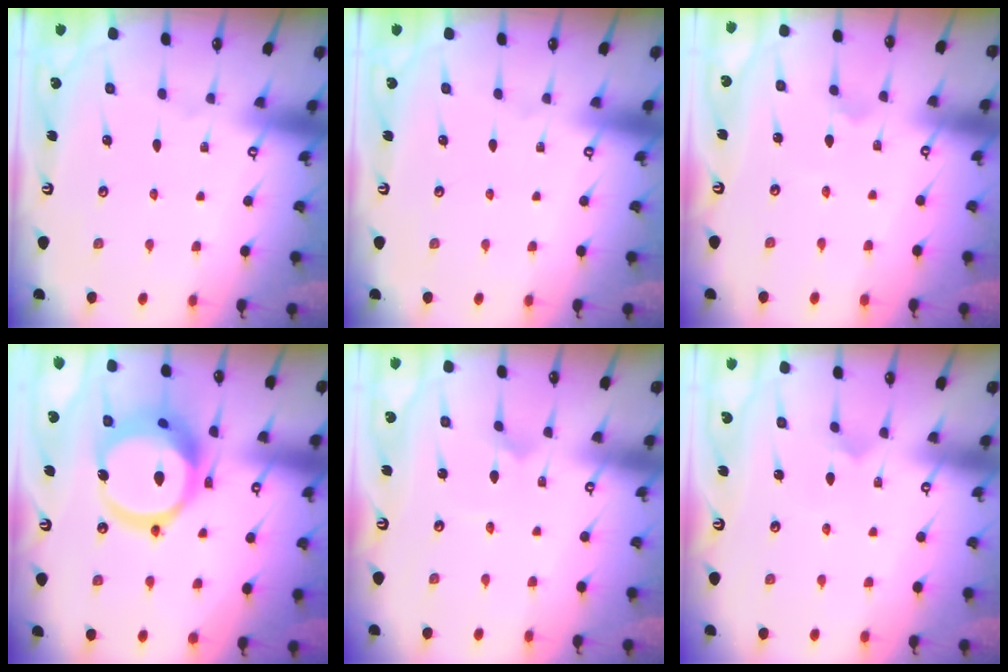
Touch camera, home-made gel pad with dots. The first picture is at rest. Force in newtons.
{"total": 0.0}
{"total": 1.7, "press": 1.6, "slide": 0.5}
{"total": 19.7, "press": 19.6, "slide": 2.1}
{"total": 3.3, "press": 3.3, "slide": 0.3}
{"total": 5.7, "press": 5.7, "slide": 0.4}